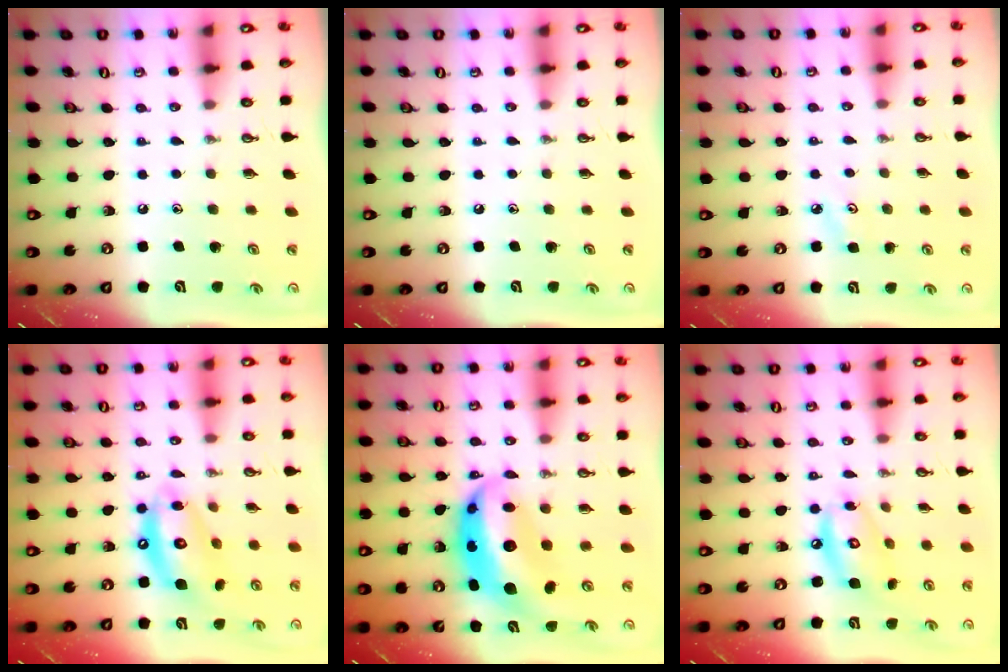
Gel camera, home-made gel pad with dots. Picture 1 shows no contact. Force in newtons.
{"total": 0.0}
{"total": 4.1, "press": 4.1, "slide": 0.5}
{"total": 12.2, "press": 12.1, "slide": 1.1}
{"total": 12.4, "press": 12.4, "slide": 1.2}
{"total": 11.0, "press": 11.0, "slide": 1.0}